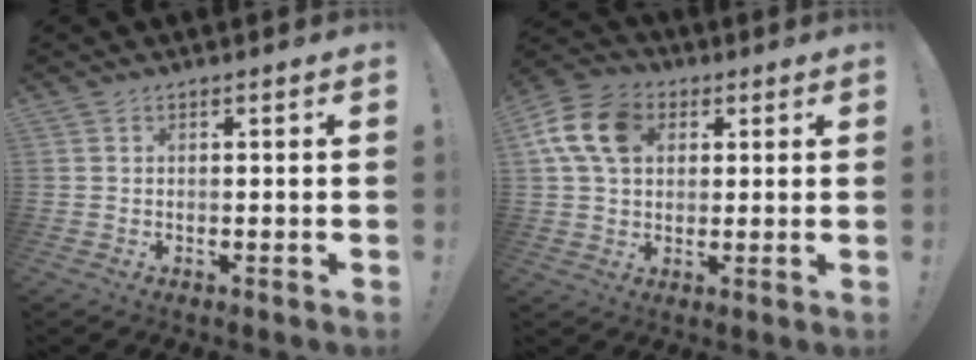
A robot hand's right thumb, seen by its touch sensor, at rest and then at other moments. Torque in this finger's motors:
{"motor_torque": [1.66, 1.68, 0.06, 0.06, 0.07]}